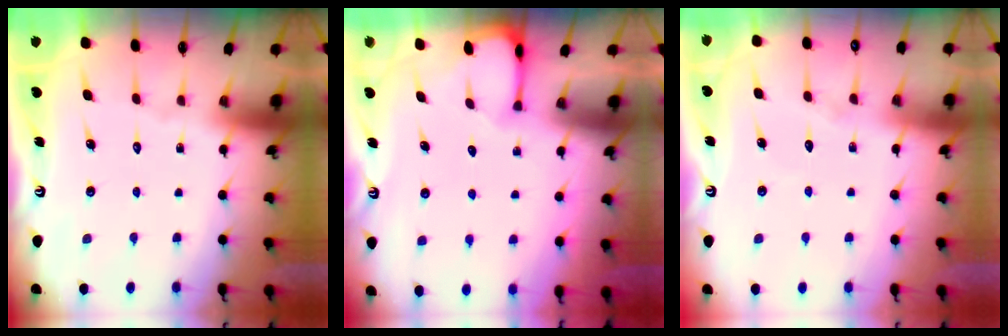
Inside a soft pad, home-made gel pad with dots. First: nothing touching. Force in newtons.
{"total": 1.3, "press": 1.2, "slide": 0.2}
{"total": 4.9, "press": 4.9, "slide": 0.5}